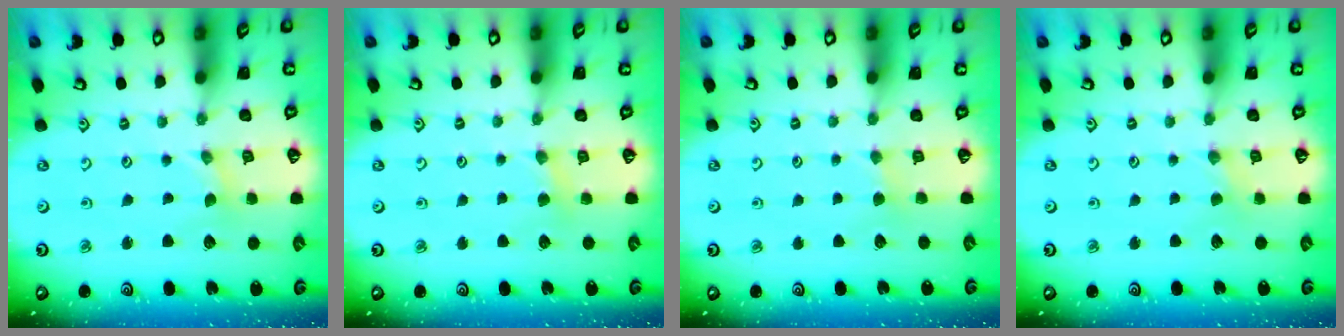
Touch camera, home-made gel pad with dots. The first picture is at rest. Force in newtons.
{"total": 3.4, "press": 3.3, "slide": 0.5}
{"total": 2.2, "press": 2.2, "slide": 0.5}
{"total": 0.8, "press": 0.8, "slide": 0.2}